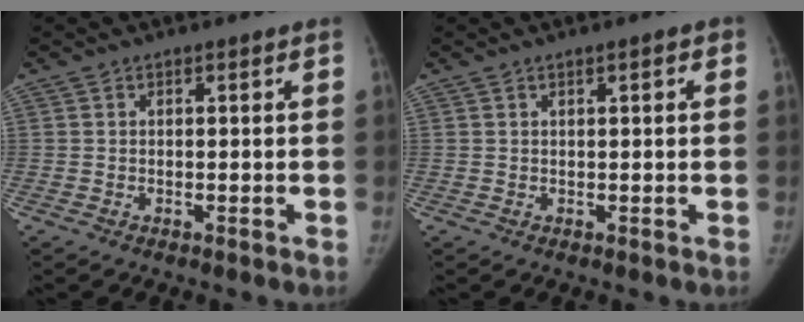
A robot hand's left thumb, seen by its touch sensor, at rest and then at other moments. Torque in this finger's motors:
{"motor_torque": [-0.21, 0.08, -0.29, 0.40, -0.01]}